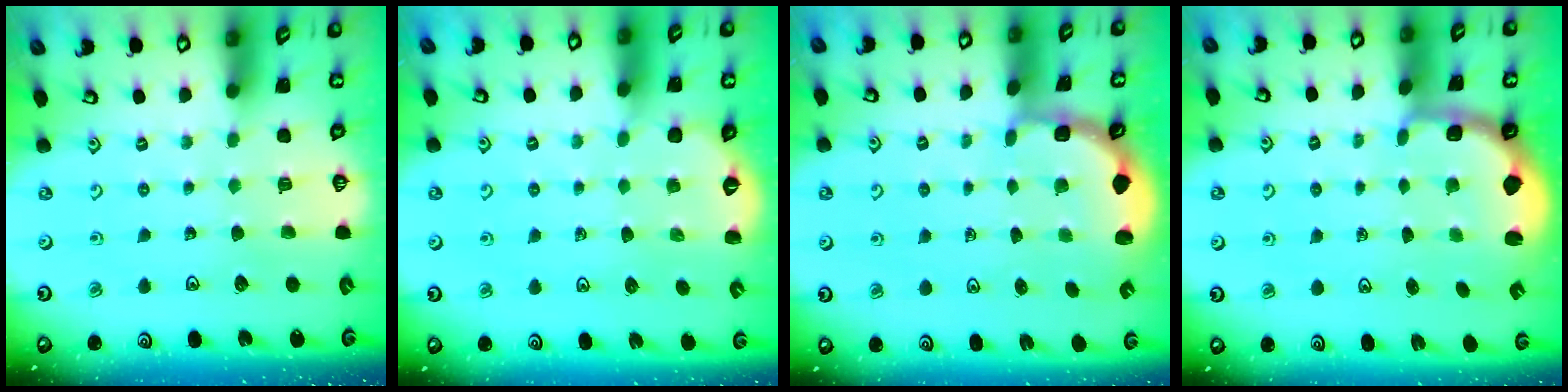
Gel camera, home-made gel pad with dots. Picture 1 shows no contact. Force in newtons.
{"total": 2.6, "press": 1.9, "slide": 1.9}
{"total": 2.4, "press": 1.7, "slide": 1.6}
{"total": 2.5, "press": 1.3, "slide": 2.1}